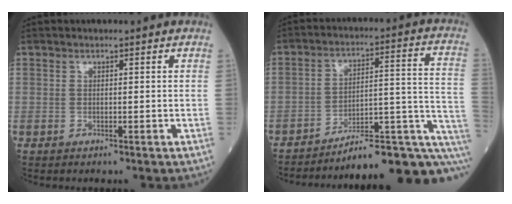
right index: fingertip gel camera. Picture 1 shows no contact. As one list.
[{"total": 17.1, "force": [-12.9, 1.9, 11.1], "torque": [-0.085, 0.055, -0.175]}]